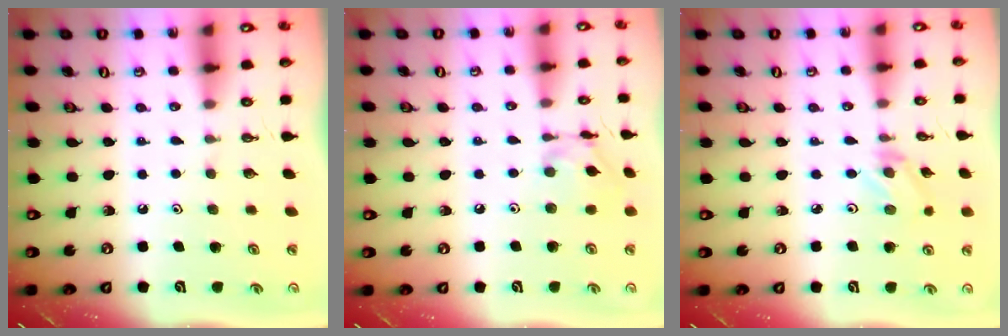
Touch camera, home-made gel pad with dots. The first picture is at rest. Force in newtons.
{"total": 10.2, "press": 10.2, "slide": 0.6}
{"total": 2.0, "press": 1.9, "slide": 0.3}